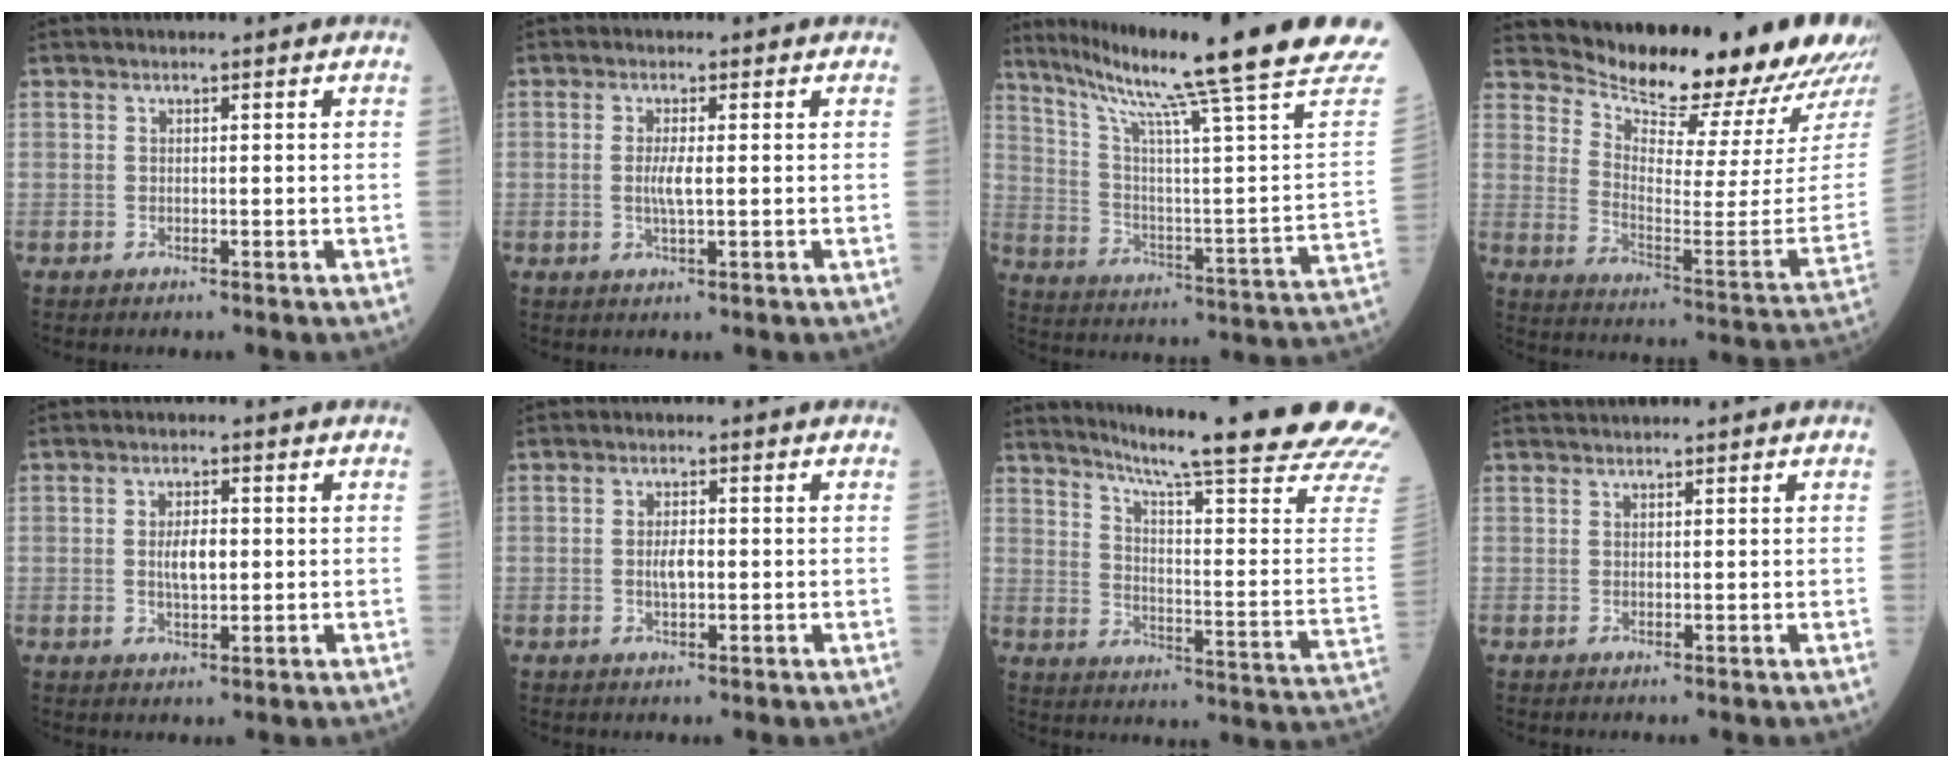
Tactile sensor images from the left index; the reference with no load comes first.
{"total": 2.5, "force": [-0.1, 0.3, 2.5], "torque": [-0.053, -0.005, -0.002]}
{"total": 26.8, "force": [20.6, -2.0, 17.0], "torque": [-0.274, -0.061, 0.287]}
{"total": 19.7, "force": [18.5, 0.1, 6.9], "torque": [-0.127, -0.115, 0.256]}
{"total": 3.7, "force": [0.1, 1.4, 3.4], "torque": [-0.066, -0.001, 0.001]}
{"total": 2.4, "force": [-0.3, 0.9, 2.2], "torque": [-0.045, -0.001, -0.006]}
{"total": 27.3, "force": [23.0, -1.0, 14.6], "torque": [-0.201, -0.110, 0.288]}
{"total": 1.7, "force": [1.7, -0.1, 0.3], "torque": [-0.002, 0.022, 0.034]}